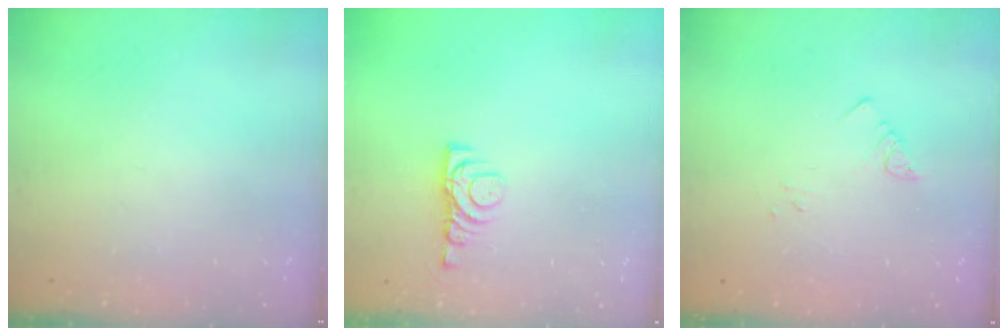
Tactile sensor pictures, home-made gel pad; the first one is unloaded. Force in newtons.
{"total": 5.0, "press": 4.9, "slide": 0.7}
{"total": 4.0, "press": 3.9, "slide": 0.5}